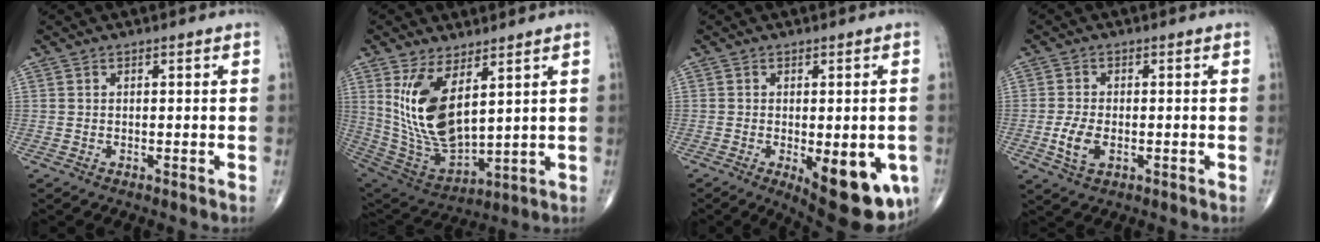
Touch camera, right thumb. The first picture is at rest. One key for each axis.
{"total": 15.6, "fx": 5.5, "fy": 7.2, "fz": 12.7, "tx": -0.237, "ty": -0.032, "tz": 0.131}
{"total": 14.8, "fx": -4.7, "fy": 5.8, "fz": 12.7, "tx": -0.121, "ty": -0.010, "tz": -0.045}
{"total": 4.9, "fx": -1.2, "fy": 2.7, "fz": 3.9, "tx": -0.081, "ty": -0.002, "tz": -0.021}